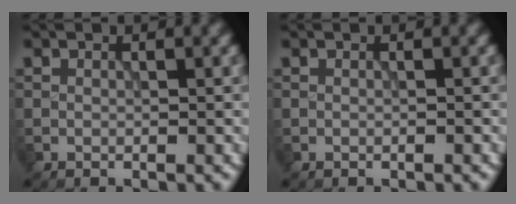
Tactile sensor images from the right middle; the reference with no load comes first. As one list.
[{"total": 0.0}]